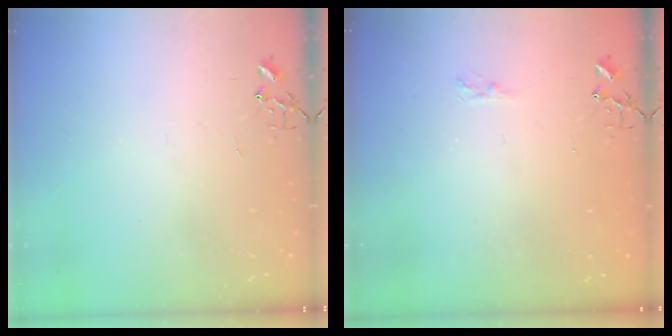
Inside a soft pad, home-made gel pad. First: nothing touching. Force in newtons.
{"total": 5.1, "press": 5.1, "slide": 0.4}